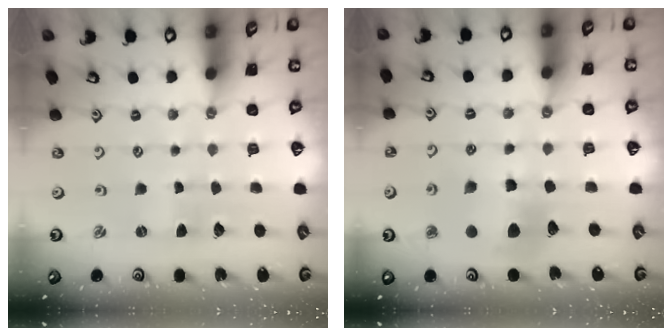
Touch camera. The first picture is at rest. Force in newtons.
{"total": 9.9, "press": 9.8, "slide": 1.3}